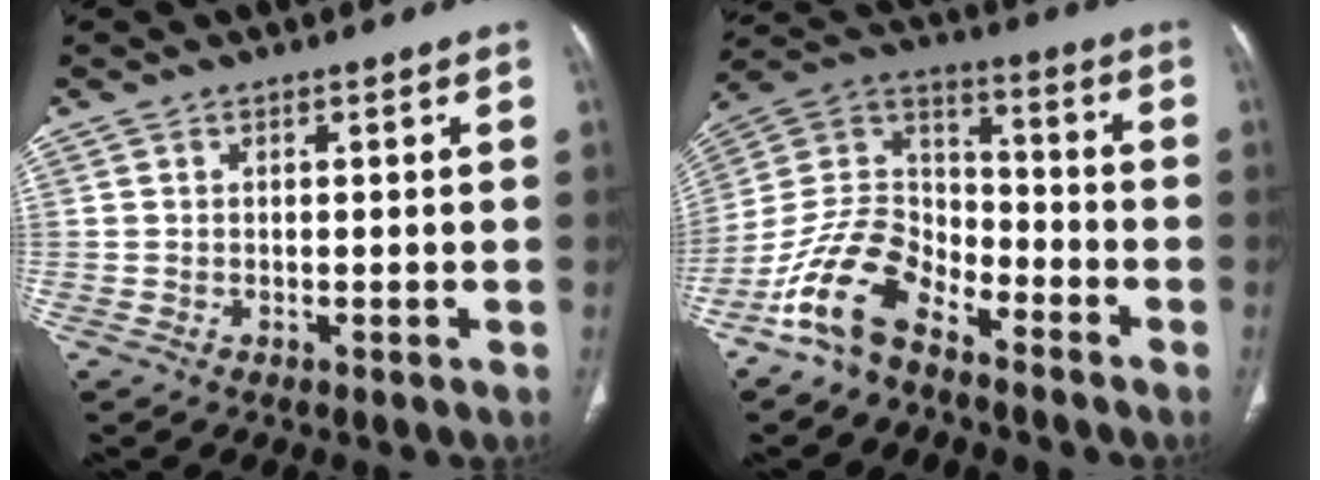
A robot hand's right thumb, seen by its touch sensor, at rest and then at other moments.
{"total": 13.5, "force": [-9.3, 7.1, 6.8], "torque": [-0.126, 0.078, -0.188]}